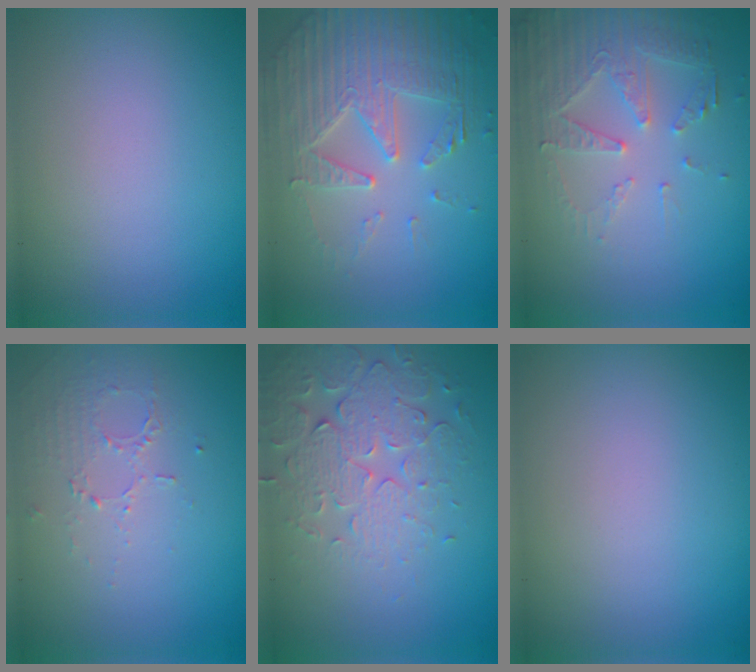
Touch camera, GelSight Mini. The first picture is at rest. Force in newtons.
{"total": 5.7, "press": 4.7, "slide": 3.3}
{"total": 5.4, "press": 3.8, "slide": 3.8}
{"total": 1.4, "press": 0.8, "slide": 1.2}
{"total": 4.4, "press": 4.1, "slide": 1.7}
{"total": 0.0}